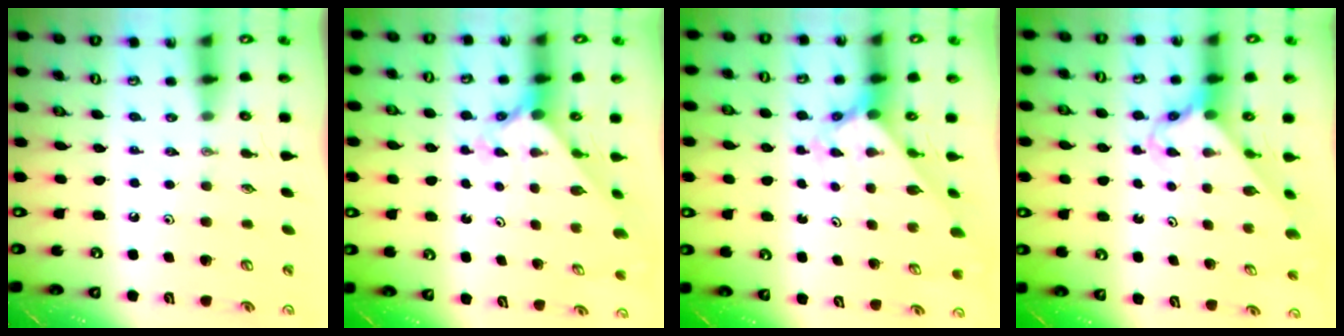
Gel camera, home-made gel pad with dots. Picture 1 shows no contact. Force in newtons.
{"total": 2.4, "press": 2.4, "slide": 0.2}
{"total": 2.3, "press": 2.3, "slide": 0.2}
{"total": 2.7, "press": 2.7, "slide": 0.3}